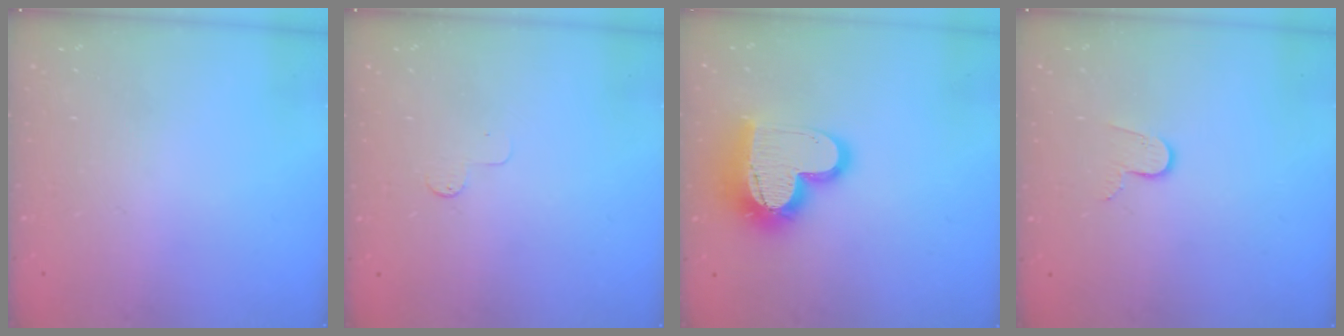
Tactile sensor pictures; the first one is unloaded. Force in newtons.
{"total": 2.6, "press": 2.6, "slide": 0.3}
{"total": 17.8, "press": 17.7, "slide": 1.6}
{"total": 6.0, "press": 6.0, "slide": 0.5}